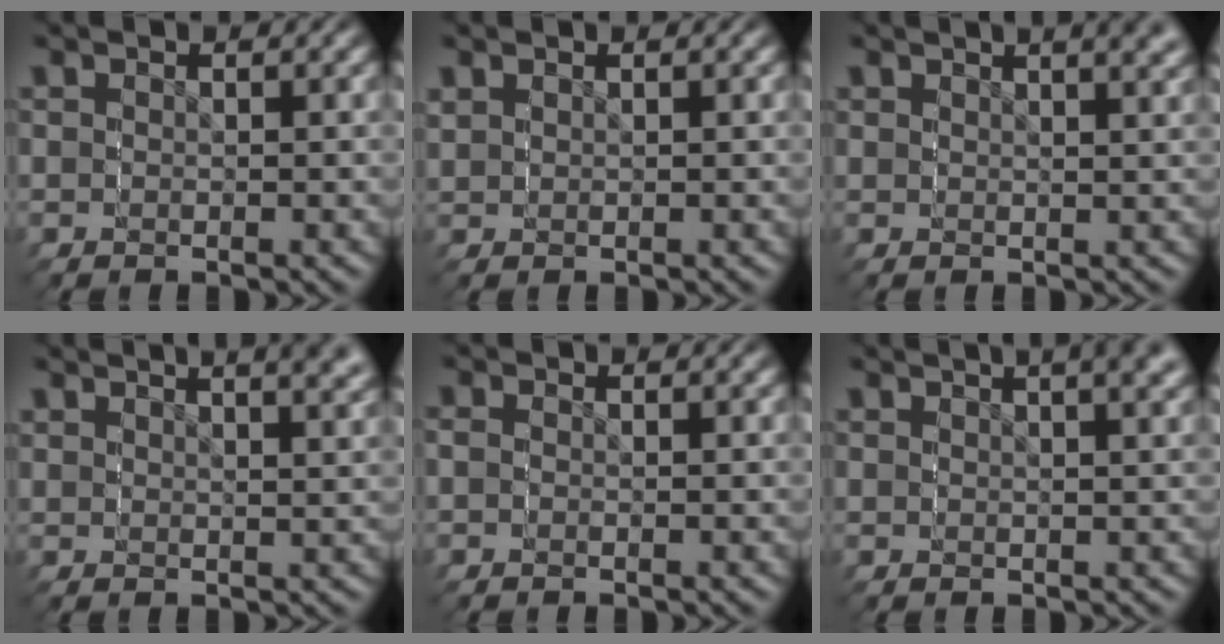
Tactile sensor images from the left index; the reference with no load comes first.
{"total": 0.8, "force": [0.3, 0.7, -0.2], "torque": [0.003, -0.004, 0.009]}
{"total": 1.3, "force": [1.2, 0.1, 0.4], "torque": [0.004, 0.006, 0.020]}
{"total": 2.0, "force": [1.9, 0.1, 0.5], "torque": [0.003, 0.010, 0.029]}
{"total": 0.9, "force": [-0.3, 0.9, -0.1], "torque": [-0.006, -0.013, -0.003]}
{"total": 1.3, "force": [0.9, 0.1, 0.9], "torque": [-0.009, 0.006, 0.015]}